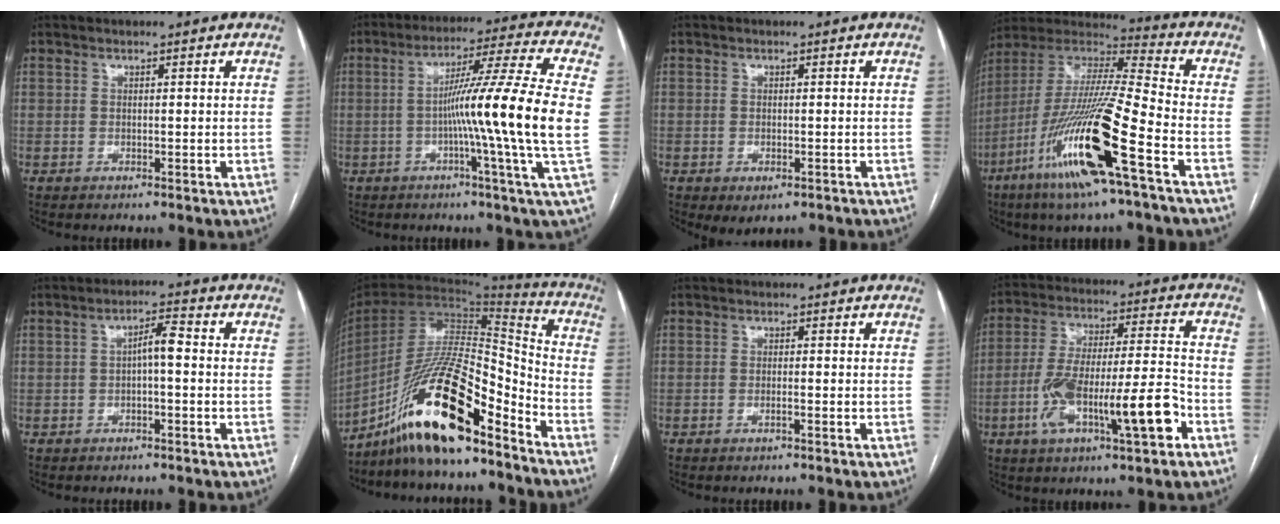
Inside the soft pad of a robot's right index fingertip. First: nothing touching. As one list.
[{"total": 16.5, "force": [-1.5, -2.8, 16.2], "torque": [-0.258, -0.009, -0.038]}, {"total": 2.9, "force": [-1.6, 1.5, 2.0], "torque": [-0.025, -0.004, -0.009]}, {"total": 21.5, "force": [-9.4, 0.6, 19.4], "torque": [-0.415, -0.044, -0.188]}, {"total": 3.5, "force": [-0.2, 0.8, 3.4], "torque": [-0.057, 0.014, -0.004]}, {"total": 19.7, "force": [-13.5, 3.5, 13.9], "torque": [-0.278, -0.003, -0.242]}, {"total": 0.7, "force": [-0.4, 0.0, 0.6], "torque": [-0.014, 0.000, -0.006]}, {"total": 16.8, "force": [-6.3, 2.6, 15.3], "torque": [-0.275, 0.010, -0.099]}]